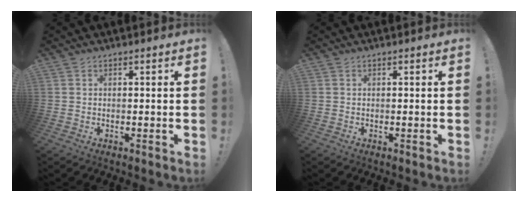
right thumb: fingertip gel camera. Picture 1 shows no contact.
{"total": 0.0}